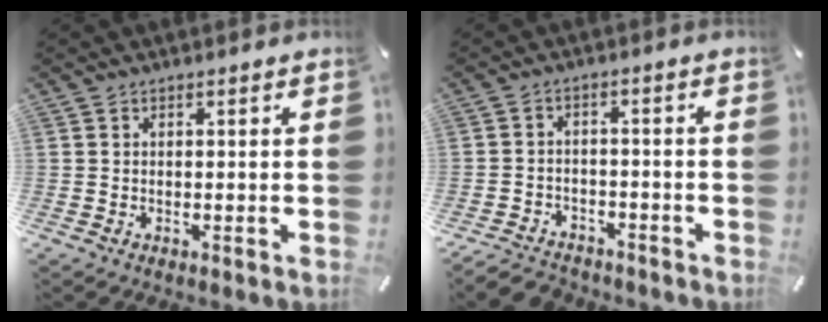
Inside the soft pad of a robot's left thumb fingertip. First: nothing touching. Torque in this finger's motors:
{"motor_torque": [-0.79, 1.05, 0.84, 0.87, 0.07]}